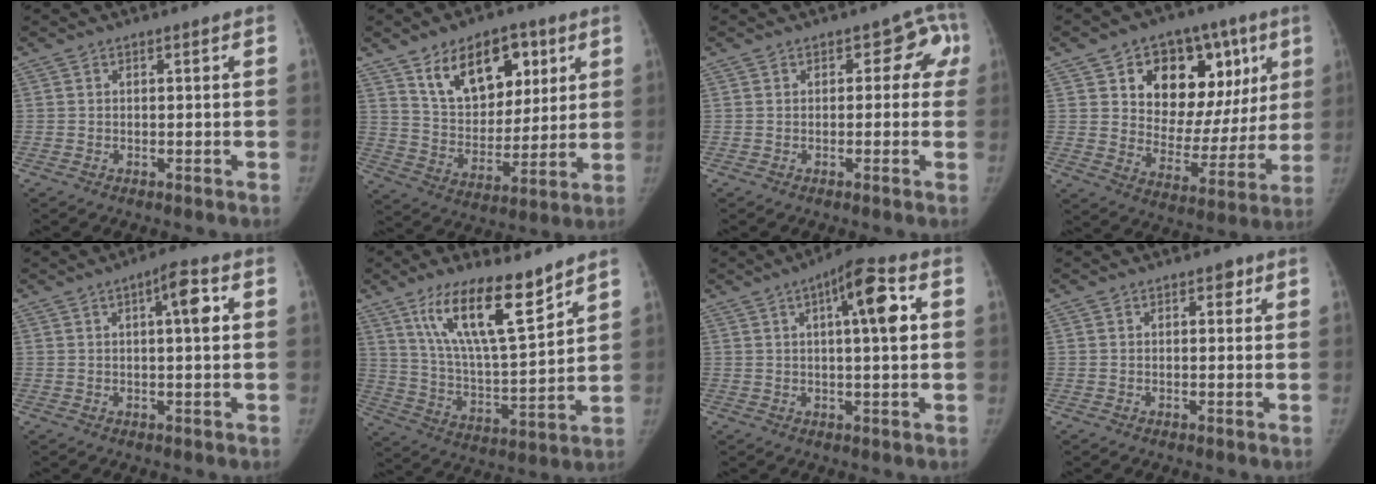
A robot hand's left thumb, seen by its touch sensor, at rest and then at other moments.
{"total": 17.3, "force": [8.6, 10.7, 10.5], "torque": [-0.114, -0.038, 0.152]}
{"total": 5.2, "force": [0.7, 3.9, 3.4], "torque": [0.014, 0.010, -0.007]}
{"total": 22.4, "force": [8.3, 14.4, 15.0], "torque": [-0.149, -0.005, 0.126]}
{"total": 5.7, "force": [1.4, 1.4, 5.3], "torque": [-0.075, 0.008, 0.017]}
{"total": 16.3, "force": [10.7, 4.1, 11.5], "torque": [-0.182, -0.066, 0.205]}
{"total": 10.2, "force": [2.6, 2.5, 9.6], "torque": [-0.137, 0.012, 0.033]}
{"total": 1.6, "force": [0.8, 0.9, 0.9], "torque": [0.001, -0.001, 0.007]}